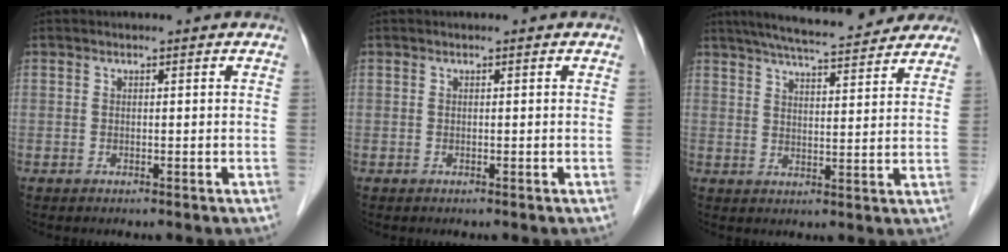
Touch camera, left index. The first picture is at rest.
{"total": 0.0}
{"total": 15.3, "force": [13.4, 2.0, 7.0], "torque": [-0.112, 0.024, 0.185]}